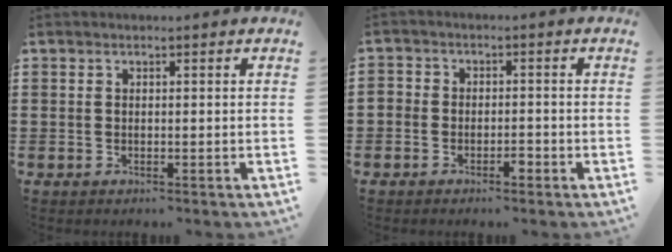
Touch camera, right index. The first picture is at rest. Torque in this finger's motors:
{"motor_torque": [0.30, 0.26, 0.08, 0.04]}